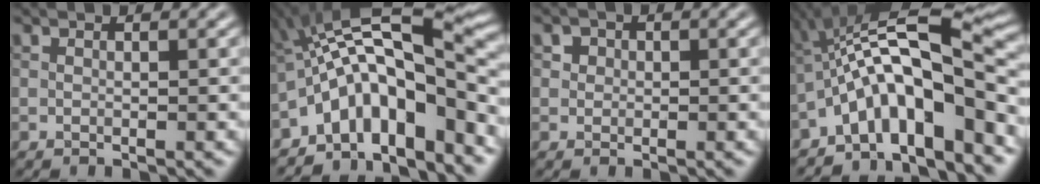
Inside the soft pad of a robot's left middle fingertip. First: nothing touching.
{"total": 11.9, "force": [-4.4, 4.2, 10.2], "torque": [-0.146, 0.028, -0.077]}
{"total": 2.5, "force": [1.0, 2.0, 1.1], "torque": [-0.010, 0.012, 0.005]}
{"total": 11.2, "force": [-4.0, 3.3, 9.9], "torque": [-0.146, 0.029, -0.073]}